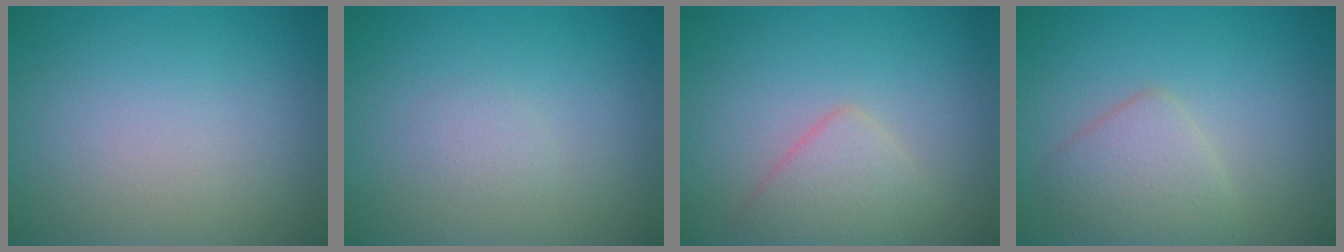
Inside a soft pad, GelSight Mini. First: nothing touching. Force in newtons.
{"total": 0.8, "press": 0.8, "slide": 0.1}
{"total": 2.9, "press": 2.9, "slide": 0.1}
{"total": 3.1, "press": 3.1, "slide": 0.4}